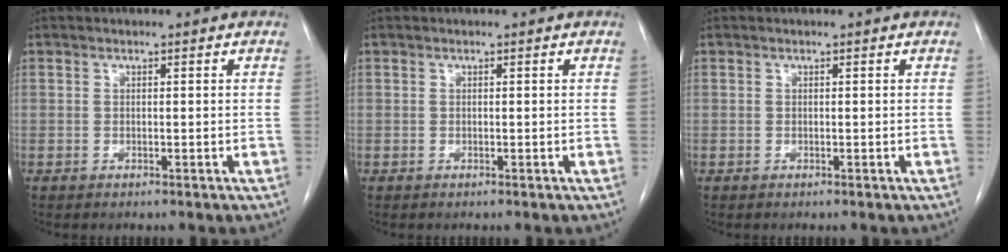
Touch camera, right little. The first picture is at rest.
{"total": 0.0}
{"total": 0.0}